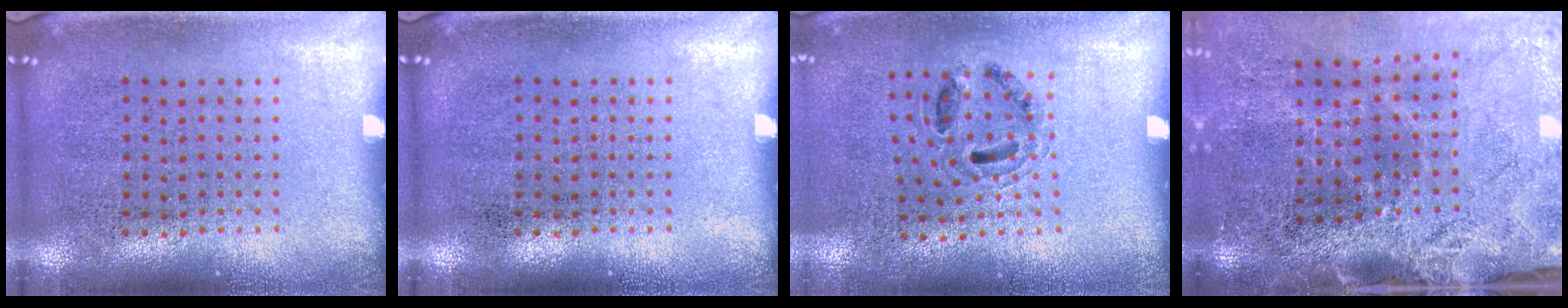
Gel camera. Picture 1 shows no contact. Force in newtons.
{"total": 0.0}
{"total": 0.8, "press": 0.8, "slide": 0.3}
{"total": 4.1, "press": 3.3, "slide": 2.4}